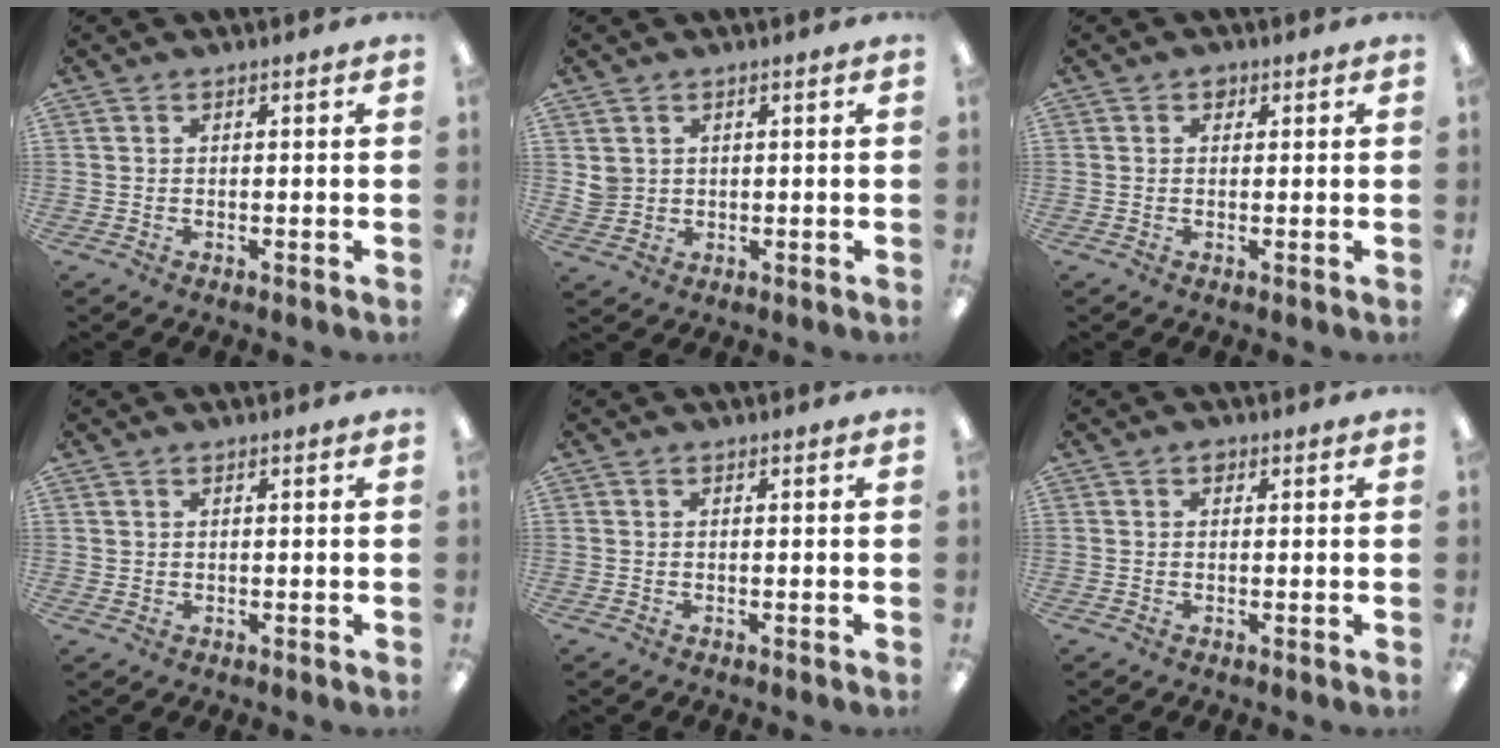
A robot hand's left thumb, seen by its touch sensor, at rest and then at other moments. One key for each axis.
{"total": 3.2, "fx": 1.3, "fy": 3.0, "fz": 0.2, "tx": -0.014, "ty": 0.003, "tz": 0.025}
{"total": 1.3, "fx": 0.7, "fy": 1.0, "fz": 0.5, "tx": -0.003, "ty": -0.001, "tz": 0.011}
{"total": 0.7, "fx": 0.5, "fy": 0.5, "fz": -0.1, "tx": 0.000, "ty": 0.001, "tz": 0.009}
{"total": 0.0}
{"total": 0.9, "fx": 0.4, "fy": 0.7, "fz": 0.5, "tx": -0.011, "ty": 0.003, "tz": 0.007}